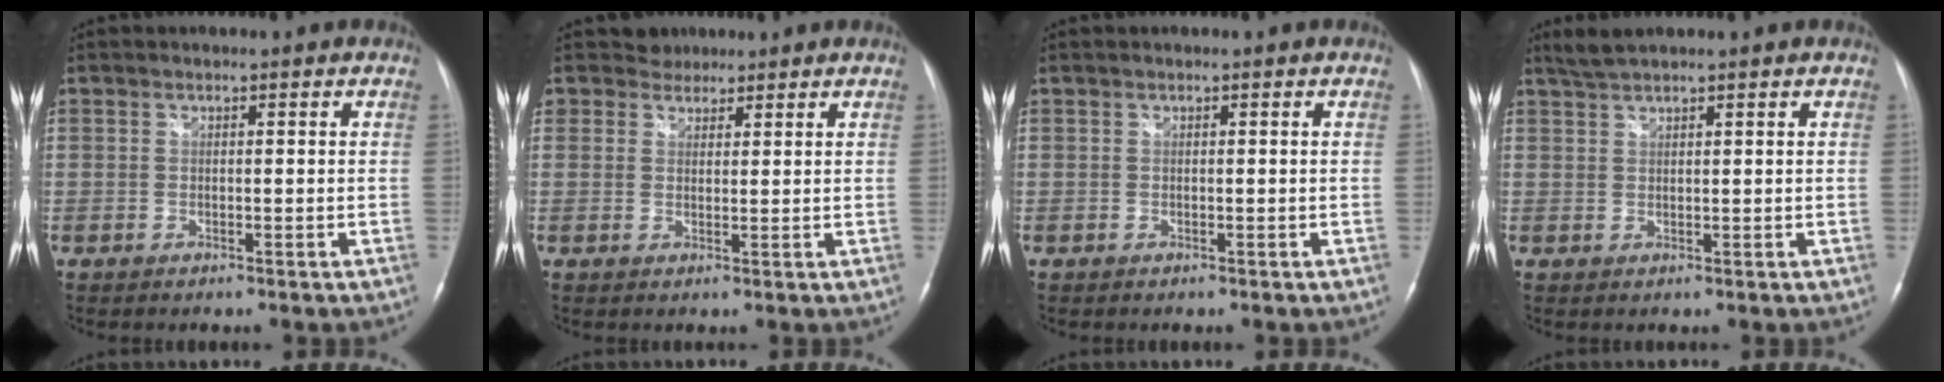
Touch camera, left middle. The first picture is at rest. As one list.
[{"total": 2.5, "force": [2.0, 1.4, -0.5], "torque": [0.011, 0.007, 0.030]}, {"total": 0.0}, {"total": 2.5, "force": [2.3, -0.1, 1.0], "torque": [-0.025, 0.010, 0.048]}]